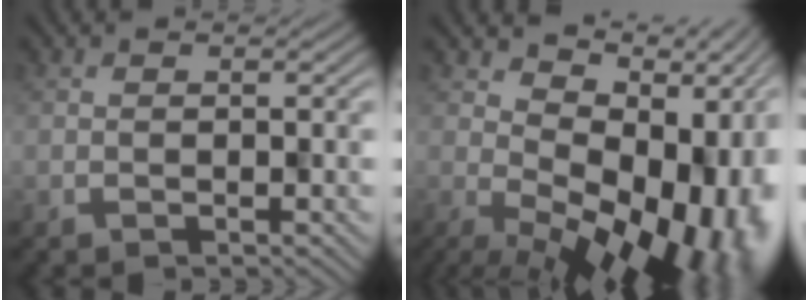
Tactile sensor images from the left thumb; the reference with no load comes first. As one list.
[{"total": 17.8, "force": [-0.5, 10.6, 14.3], "torque": [-0.168, -0.030, 0.034]}]